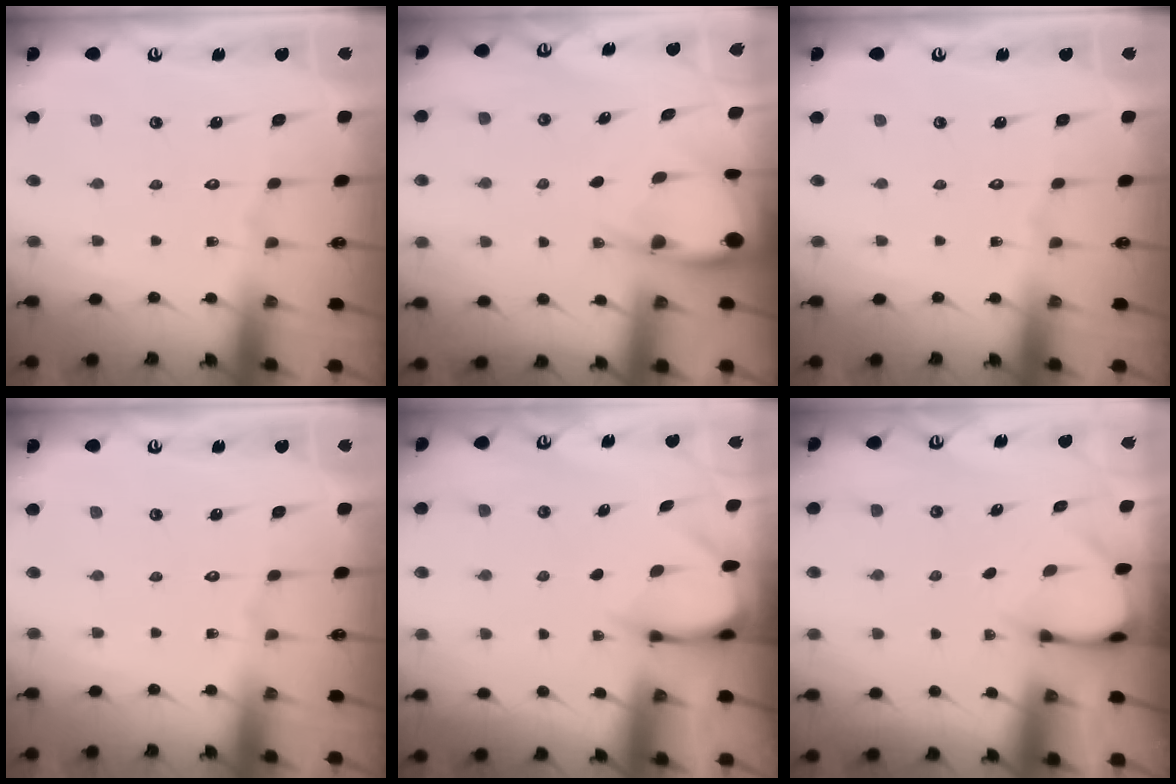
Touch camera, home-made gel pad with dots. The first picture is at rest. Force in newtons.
{"total": 4.5, "press": 4.5, "slide": 0.5}
{"total": 0.0}
{"total": 0.0}
{"total": 3.5, "press": 3.5, "slide": 0.3}
{"total": 3.0, "press": 3.0, "slide": 0.2}